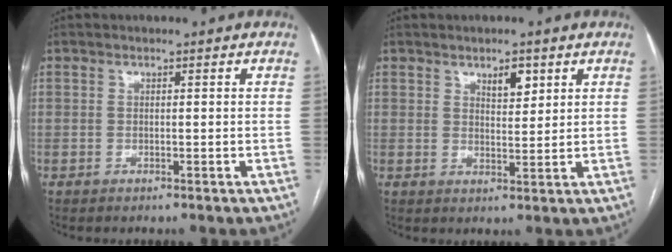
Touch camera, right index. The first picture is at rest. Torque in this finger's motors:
{"motor_torque": [0.00, 0.03, 0.02, 0.02]}